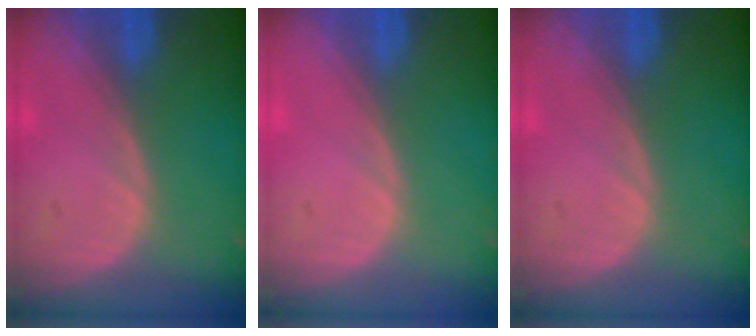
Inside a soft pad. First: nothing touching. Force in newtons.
{"total": 0.0}
{"total": 0.0}